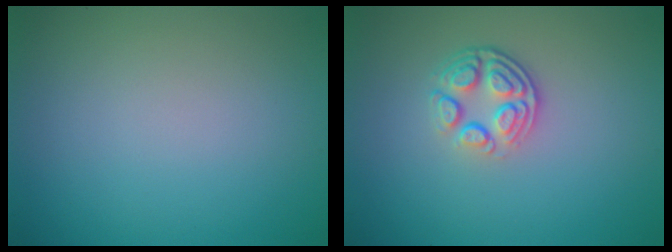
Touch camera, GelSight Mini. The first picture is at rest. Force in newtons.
{"total": 3.8, "press": 2.7, "slide": 2.7}